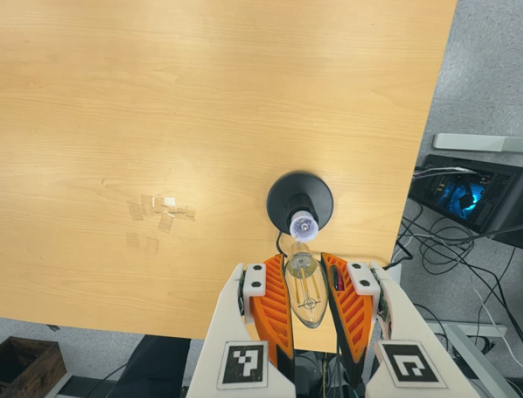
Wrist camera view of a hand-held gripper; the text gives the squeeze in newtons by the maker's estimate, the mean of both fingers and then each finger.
{"total": 17.9, "left": 19.3, "right": 16.5}